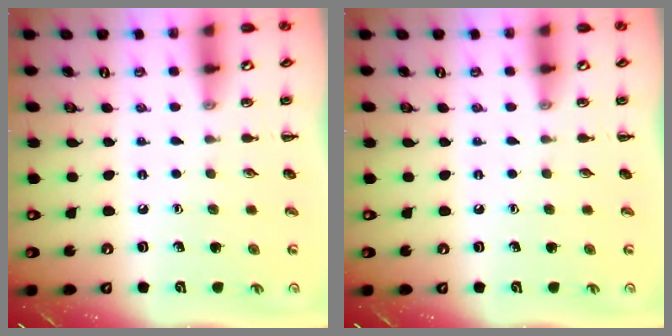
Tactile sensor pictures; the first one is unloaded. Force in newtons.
{"total": 0.0}